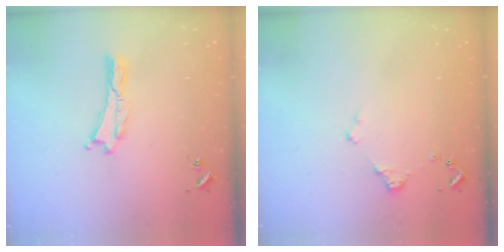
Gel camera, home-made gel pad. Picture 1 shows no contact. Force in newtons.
{"total": 1.2, "press": 1.2, "slide": 0.2}